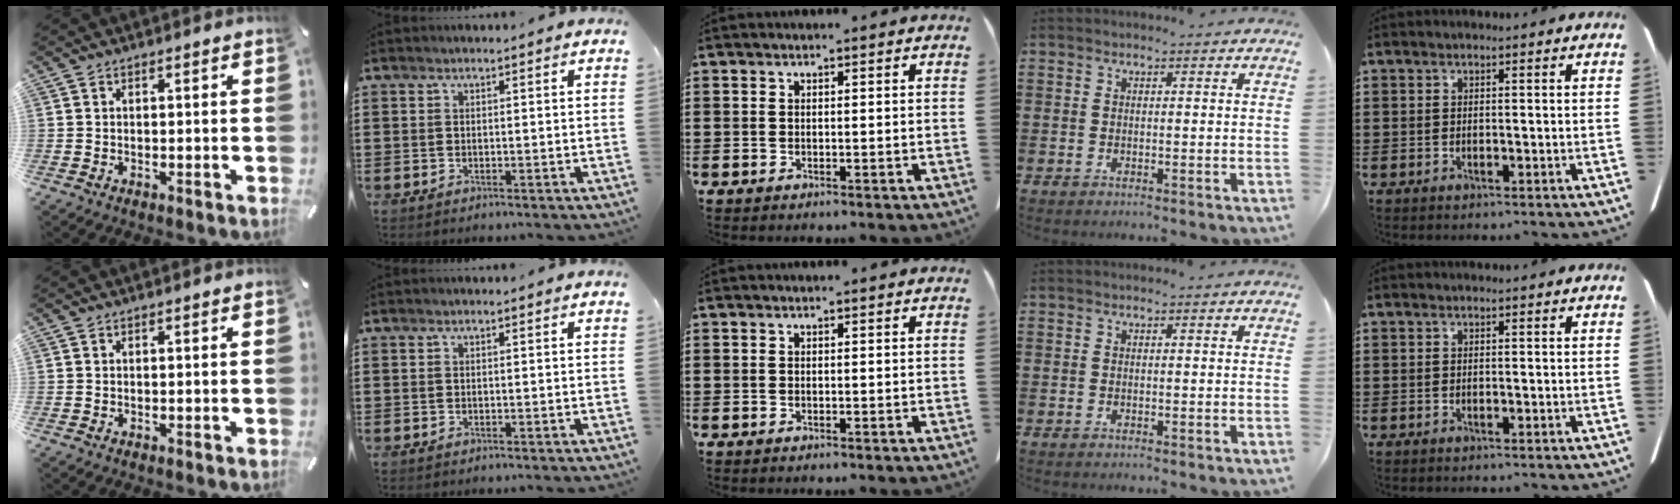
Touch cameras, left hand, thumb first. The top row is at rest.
{}